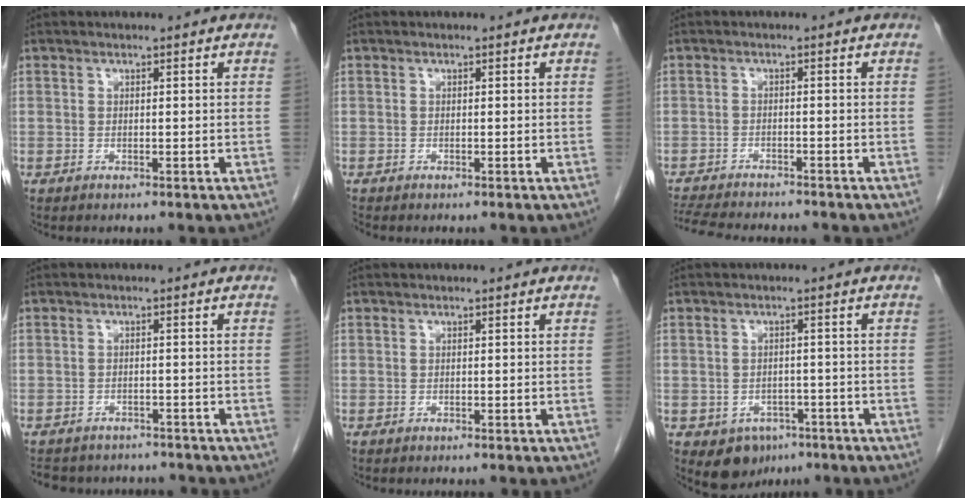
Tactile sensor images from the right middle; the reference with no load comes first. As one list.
[{"total": 0.0}, {"total": 11.2, "force": [-10.1, 1.9, 4.3], "torque": [-0.078, -0.010, -0.148]}, {"total": 9.3, "force": [-8.4, 3.6, 1.8], "torque": [-0.033, 0.010, -0.101]}, {"total": 0.0}, {"total": 5.2, "force": [-2.9, 4.0, 1.7], "torque": [-0.021, 0.004, -0.033]}]